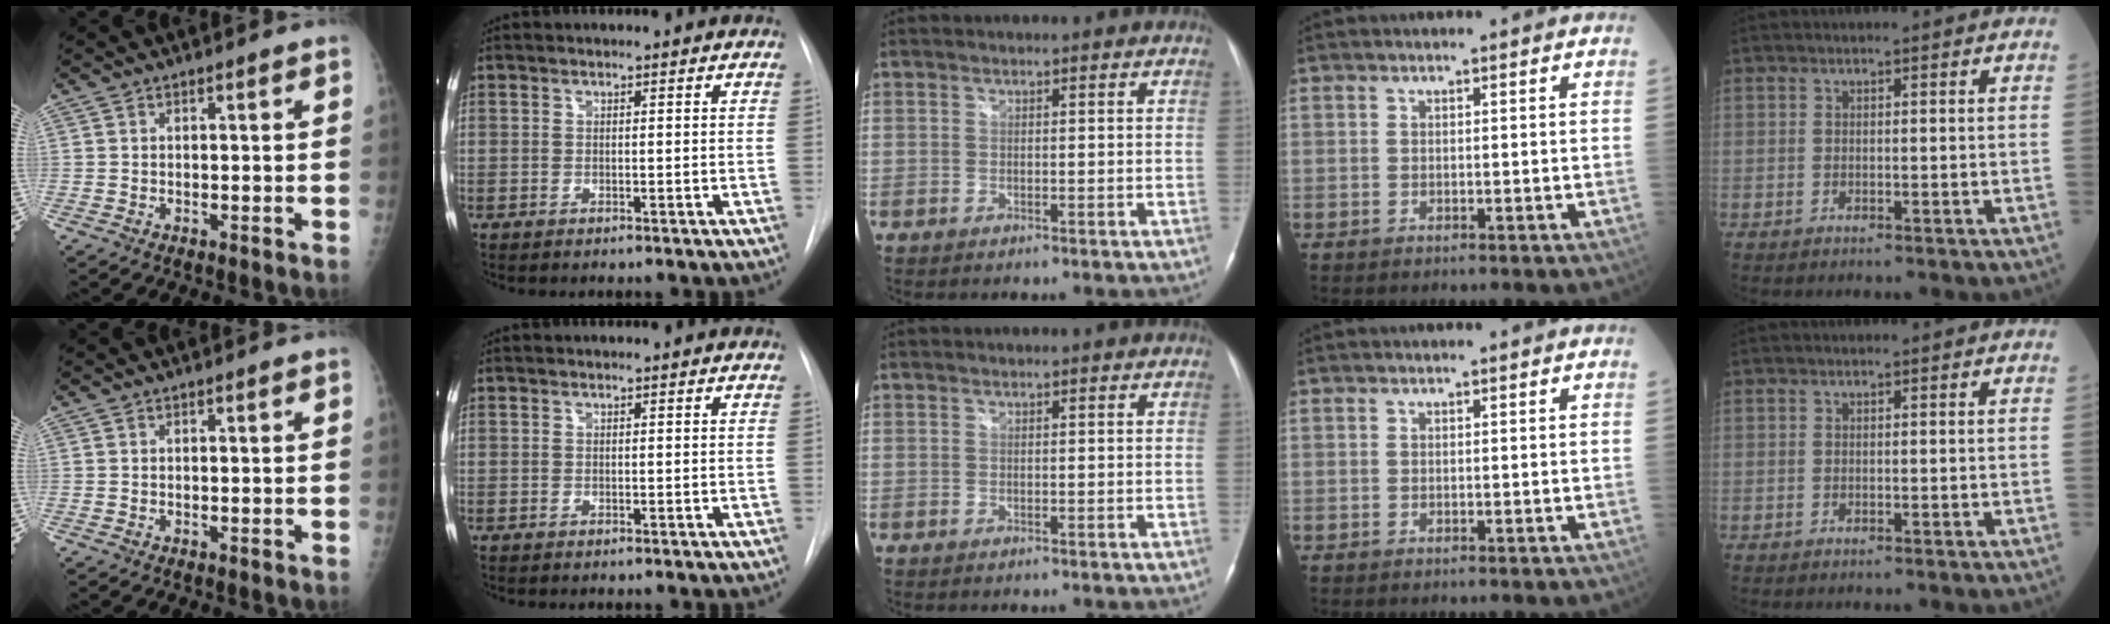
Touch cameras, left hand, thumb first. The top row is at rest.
{}